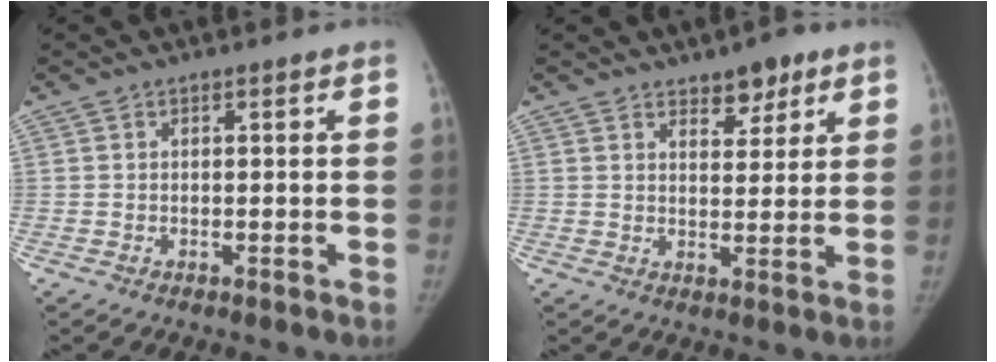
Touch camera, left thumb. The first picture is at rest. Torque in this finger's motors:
{"motor_torque": [-0.02, 0.06, 0.00, 0.28, -0.01]}